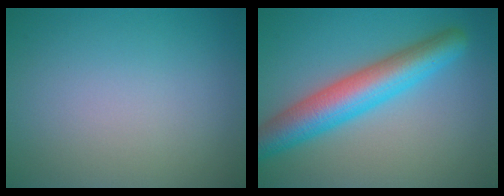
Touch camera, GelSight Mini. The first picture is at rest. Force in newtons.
{"total": 7.0, "press": 7.0, "slide": 0.1}